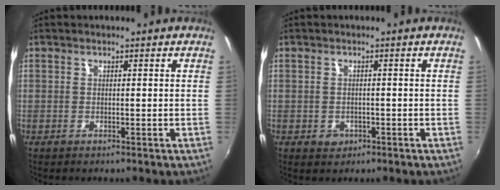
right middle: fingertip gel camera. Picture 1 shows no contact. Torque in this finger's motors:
{"motor_torque": [0.31, -0.38, 0.02, 0.02]}